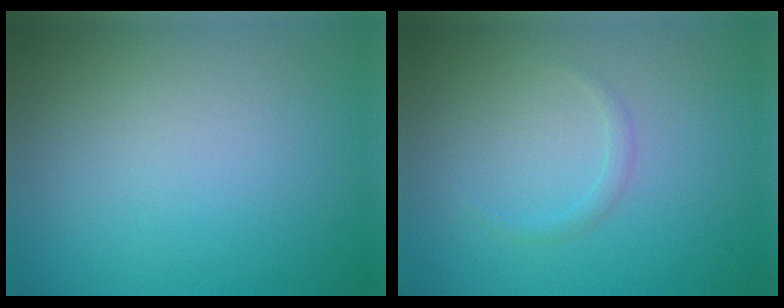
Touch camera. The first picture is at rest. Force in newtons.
{"total": 0.8, "press": 0.8, "slide": 0.1}